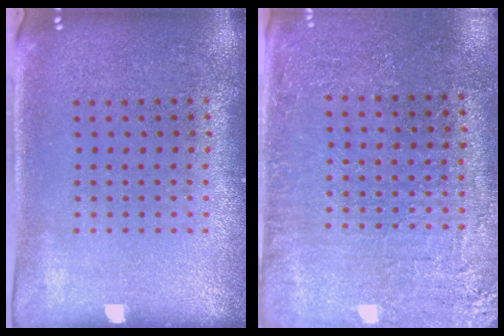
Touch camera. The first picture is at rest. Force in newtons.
{"total": 2.8, "press": 2.8, "slide": 0.3}